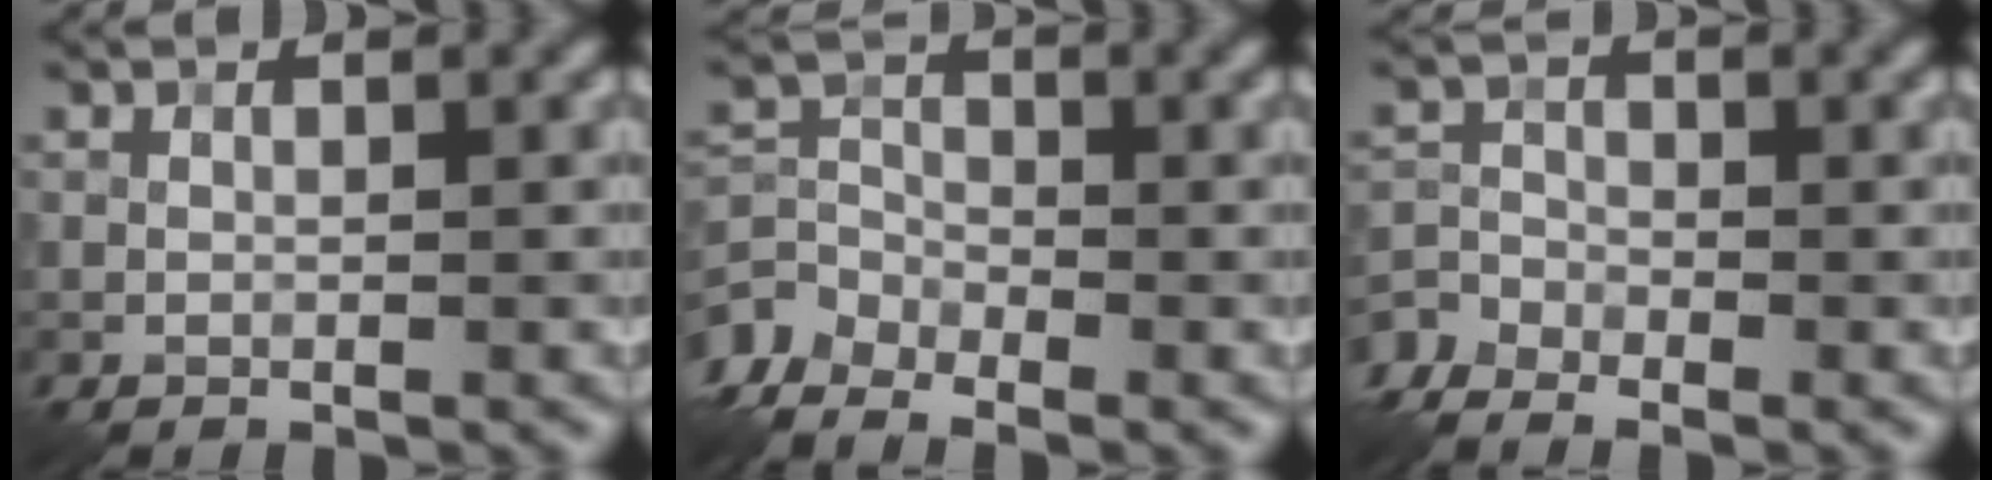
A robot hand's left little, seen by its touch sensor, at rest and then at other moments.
{"total": 5.3, "force": [-4.4, 2.5, 1.6], "torque": [-0.030, -0.012, -0.088]}
{"total": 4.0, "force": [-3.5, 1.7, 1.0], "torque": [-0.024, -0.015, -0.067]}